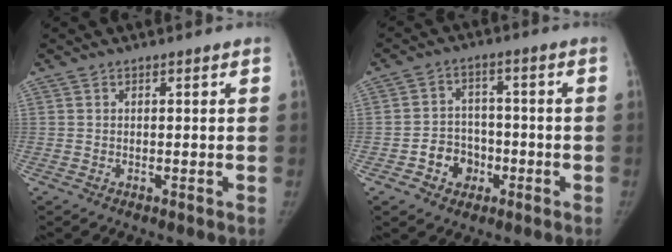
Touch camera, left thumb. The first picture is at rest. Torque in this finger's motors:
{"motor_torque": [-0.64, 0.71, 0.37, 0.49, 0.01]}